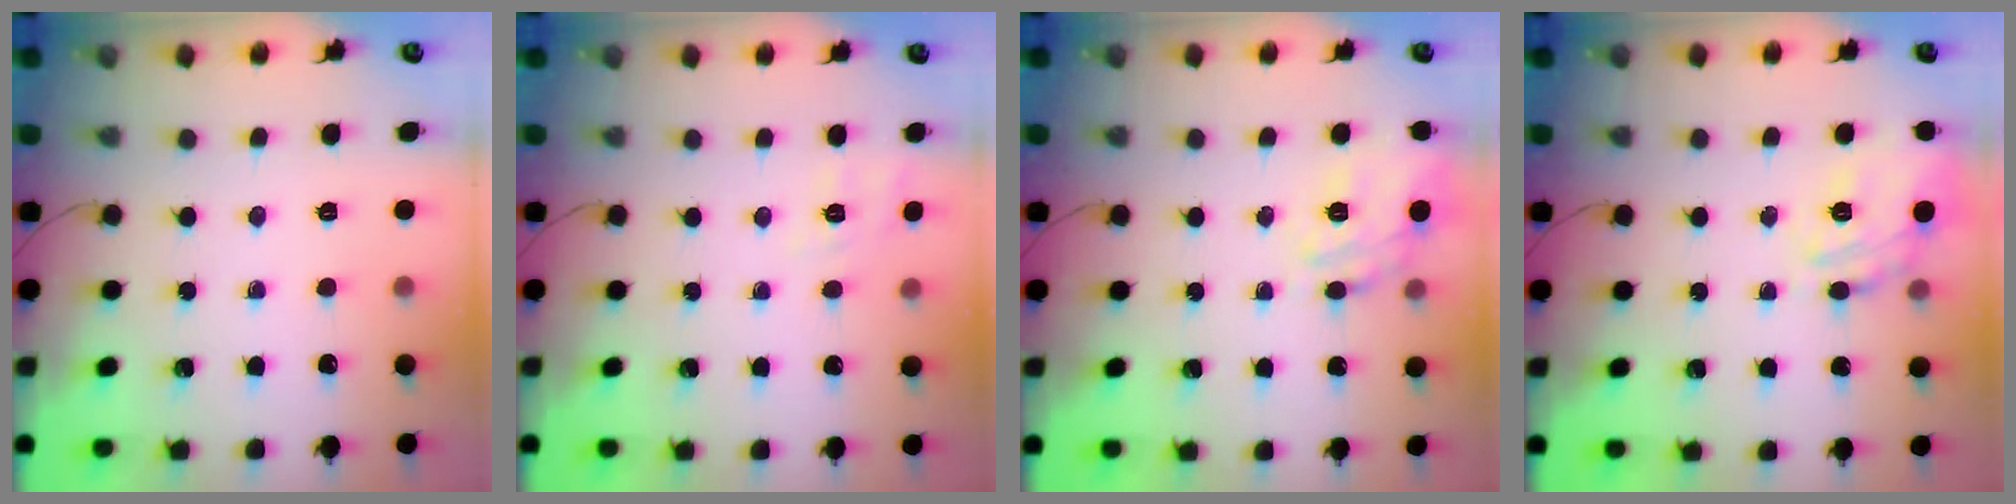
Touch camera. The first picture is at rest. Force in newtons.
{"total": 3.8, "press": 3.3, "slide": 2.0}
{"total": 14.6, "press": 14.6, "slide": 0.5}
{"total": 16.8, "press": 16.8, "slide": 0.6}